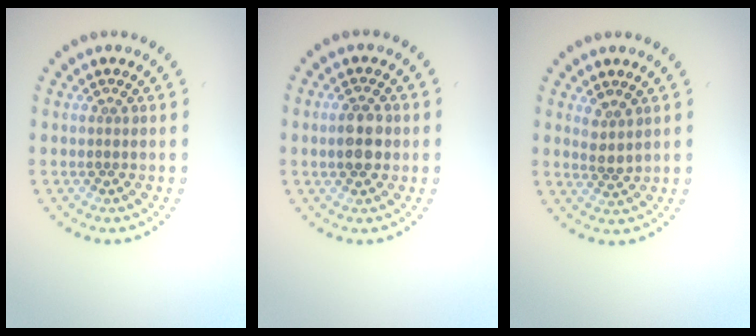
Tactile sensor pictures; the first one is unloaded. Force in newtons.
{"total": 3.2, "press": 3.2, "slide": 0.3}
{"total": 1.8, "press": 1.4, "slide": 1.1}